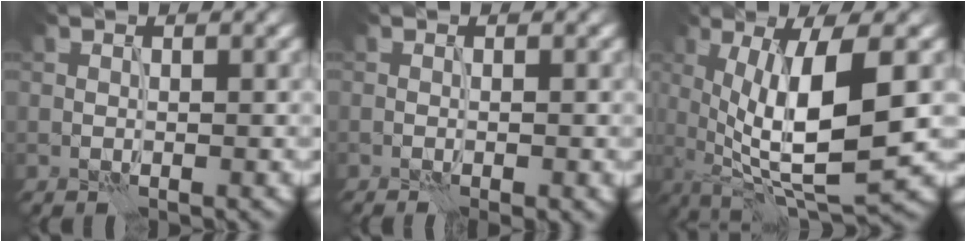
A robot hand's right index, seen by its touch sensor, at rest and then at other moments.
{"total": 0.9, "force": [-0.4, -0.1, 0.8], "torque": [-0.013, -0.002, -0.008]}
{"total": 10.5, "force": [-0.3, 2.9, 10.1], "torque": [-0.163, -0.010, -0.002]}